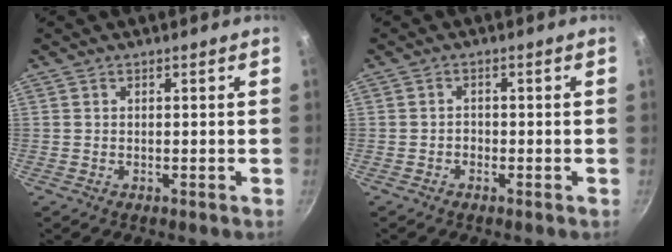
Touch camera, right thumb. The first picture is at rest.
{"total": 1.1, "force": [-0.7, 0.9, 0.3], "torque": [0.000, 0.007, -0.013]}